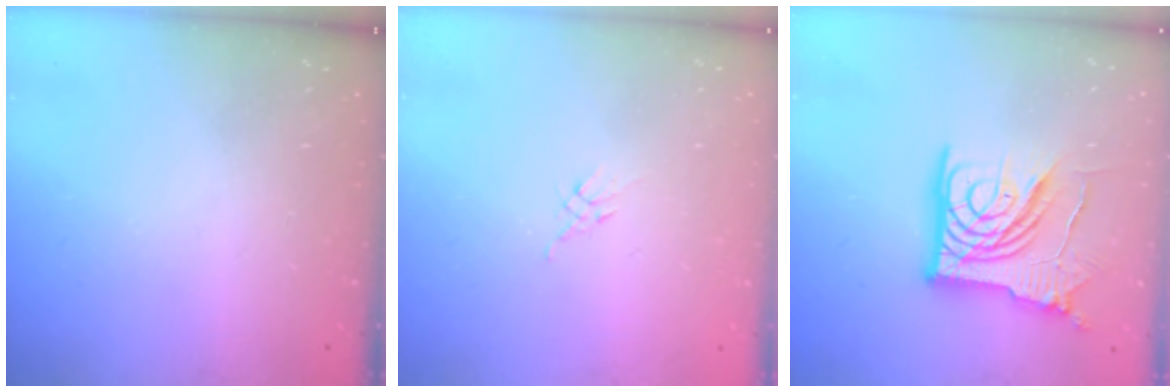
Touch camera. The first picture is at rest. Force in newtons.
{"total": 2.6, "press": 2.5, "slide": 0.7}
{"total": 19.2, "press": 19.1, "slide": 2.1}